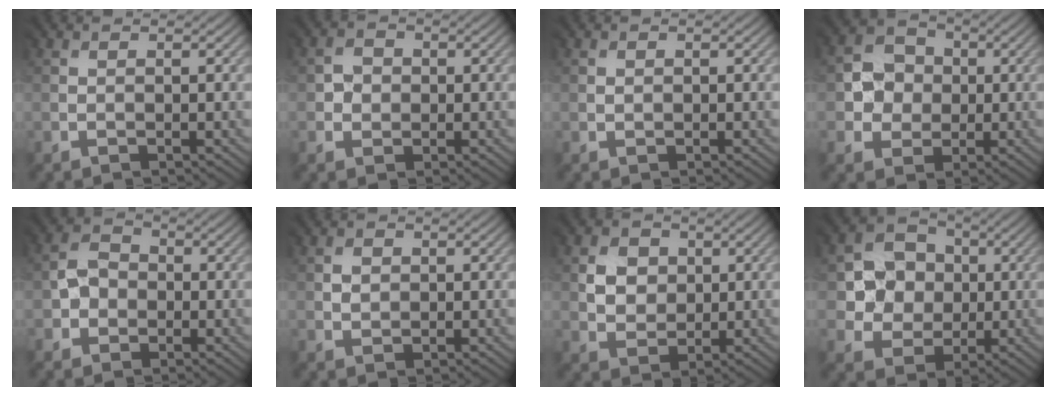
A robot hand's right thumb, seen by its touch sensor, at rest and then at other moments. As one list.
[{"total": 1.9, "force": [0.0, 1.9, -0.1], "torque": [0.004, -0.001, -0.002]}, {"total": 0.7, "force": [0.4, 0.6, -0.2], "torque": [0.006, -0.001, 0.009]}, {"total": 4.5, "force": [0.1, 4.4, 0.7], "torque": [-0.012, 0.009, -0.008]}, {"total": 3.2, "force": [-1.0, 3.0, 0.8], "torque": [-0.011, 0.006, -0.024]}, {"total": 1.3, "force": [0.4, 1.2, -0.2], "torque": [0.004, -0.001, 0.006]}, {"total": 3.5, "force": [1.3, 3.2, 0.6], "torque": [-0.023, 0.002, 0.017]}, {"total": 6.6, "force": [1.0, 6.2, 1.9], "torque": [-0.040, 0.002, 0.007]}]